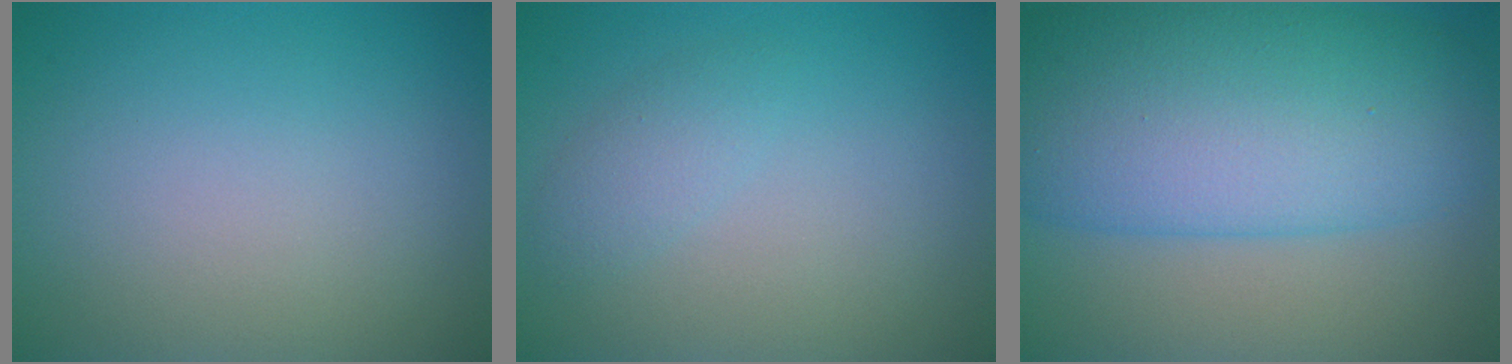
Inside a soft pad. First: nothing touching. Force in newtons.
{"total": 1.6, "press": 1.6, "slide": 0.0}
{"total": 13.0, "press": 13.0, "slide": 0.2}